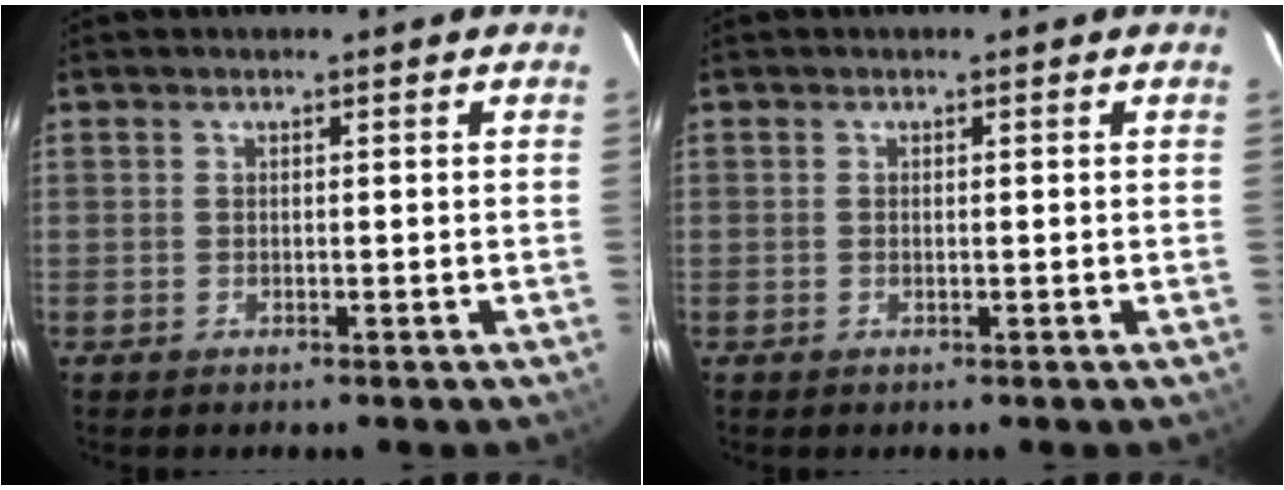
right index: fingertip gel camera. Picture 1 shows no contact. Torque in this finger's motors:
{"motor_torque": [0.30, 0.35, 0.09, 0.01]}